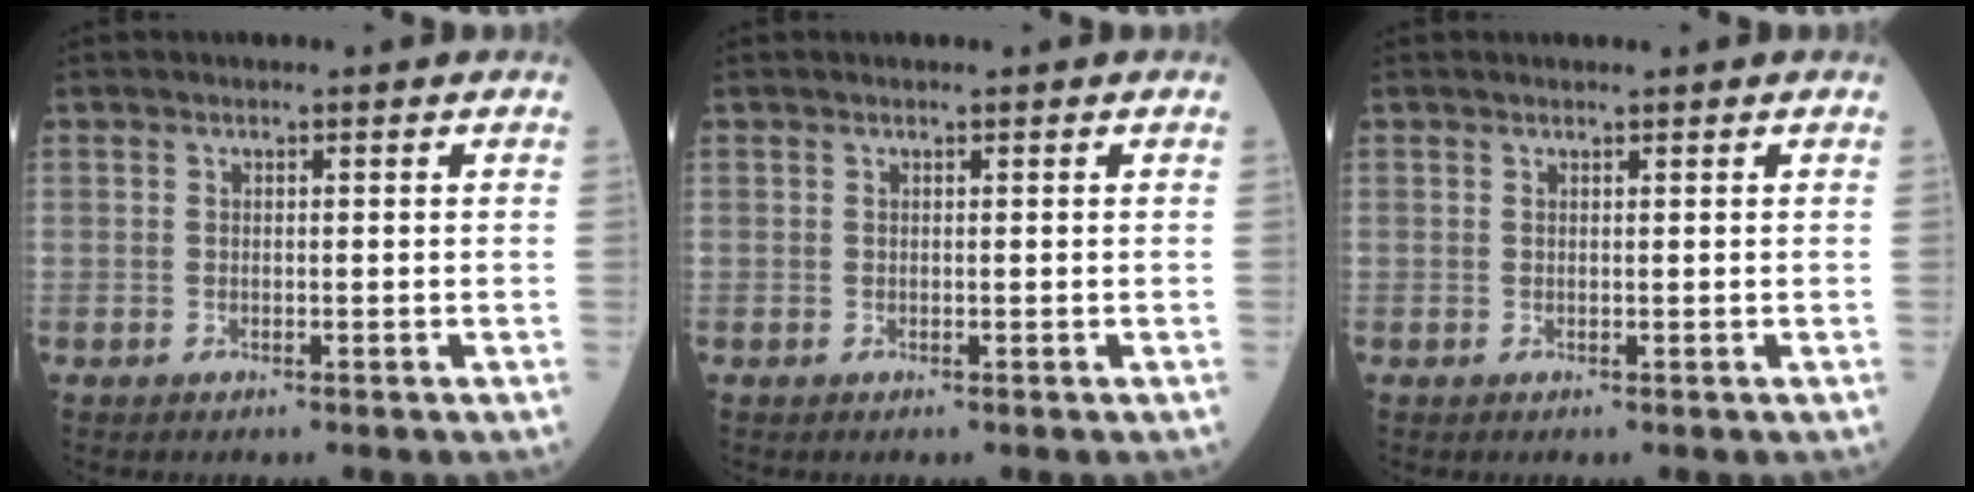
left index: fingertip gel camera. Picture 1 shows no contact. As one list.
[{"total": 0.0}, {"total": 0.6, "force": [0.5, 0.0, 0.2], "torque": [-0.006, 0.001, 0.008]}]